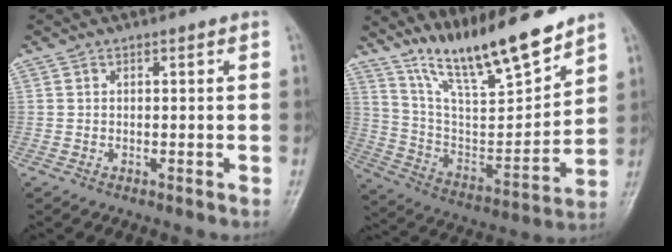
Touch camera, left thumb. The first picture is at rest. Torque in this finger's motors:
{"motor_torque": [0.50, 0.34, 1.40, -1.37, 0.12]}